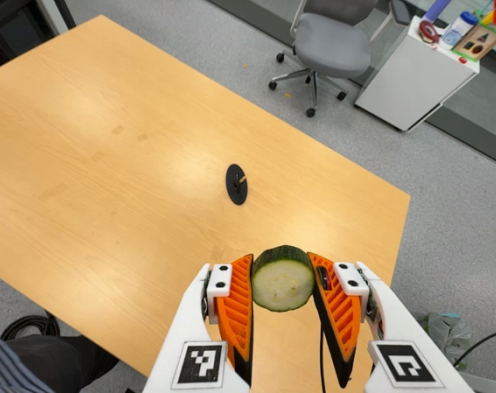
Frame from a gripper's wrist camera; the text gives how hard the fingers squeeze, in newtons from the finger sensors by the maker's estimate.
{"total": 10.9, "left": 10.5, "right": 11.2}